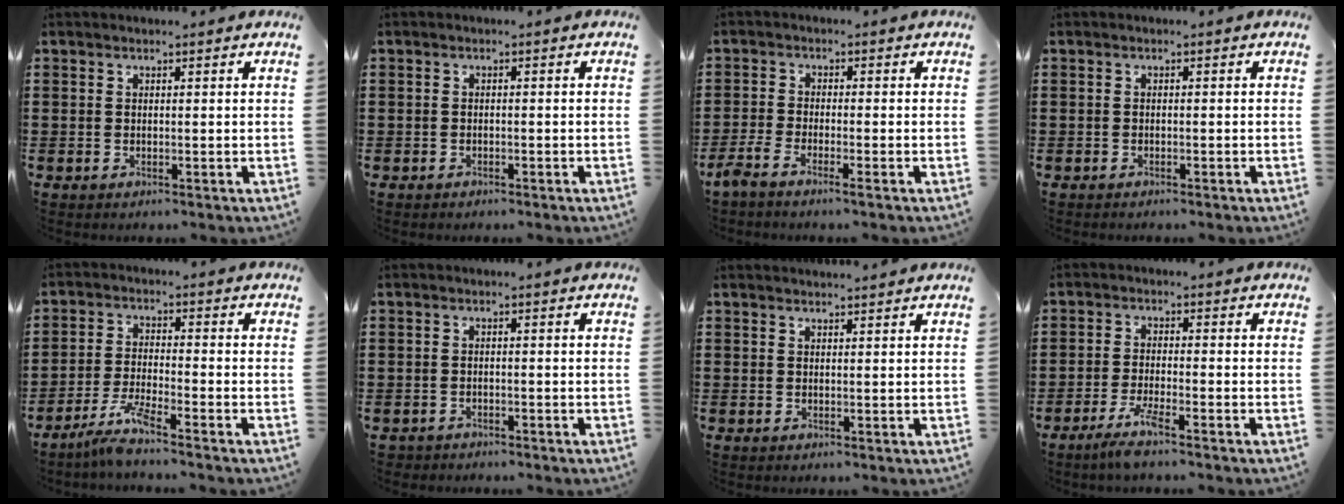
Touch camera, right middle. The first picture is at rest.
{"total": 0.9, "force": [-0.7, 0.5, 0.0], "torque": [-0.001, 0.001, -0.016]}
{"total": 2.7, "force": [-1.9, 0.0, 1.9], "torque": [-0.053, -0.010, -0.040]}
{"total": 0.6, "force": [-0.6, 0.0, 0.0], "torque": [-0.002, -0.001, -0.013]}
{"total": 4.9, "force": [-3.9, 0.0, 3.0], "torque": [-0.066, -0.009, -0.074]}
{"total": 1.3, "force": [-1.2, 0.4, -0.1], "torque": [-0.003, -0.001, -0.028]}
{"total": 1.1, "force": [1.1, -0.1, 0.2], "torque": [-0.005, -0.002, 0.021]}
{"total": 3.8, "force": [-2.6, 0.1, 2.9], "torque": [-0.061, -0.008, -0.047]}